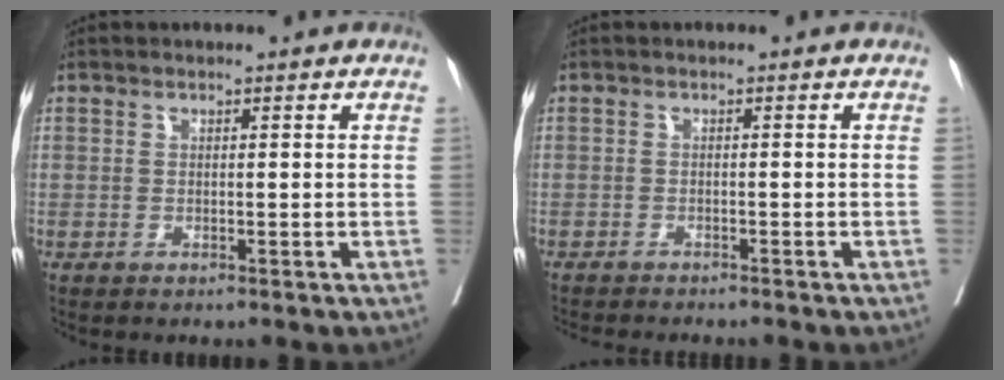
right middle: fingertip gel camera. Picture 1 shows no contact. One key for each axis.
{"total": 5.6, "fx": -5.1, "fy": 0.5, "fz": 2.3, "tx": -0.026, "ty": -0.009, "tz": -0.071}